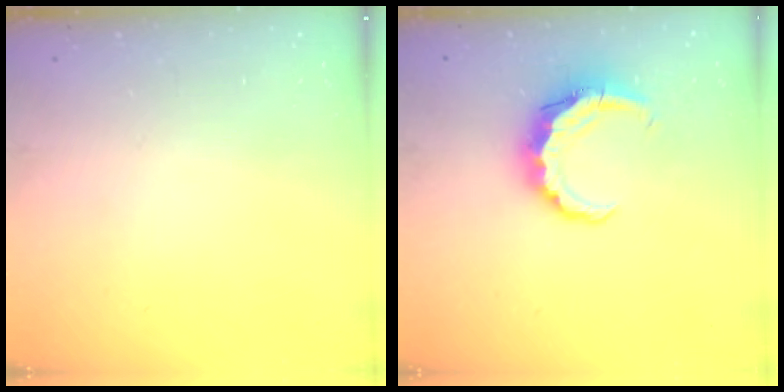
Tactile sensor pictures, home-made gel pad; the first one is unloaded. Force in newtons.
{"total": 9.5, "press": 9.3, "slide": 1.8}